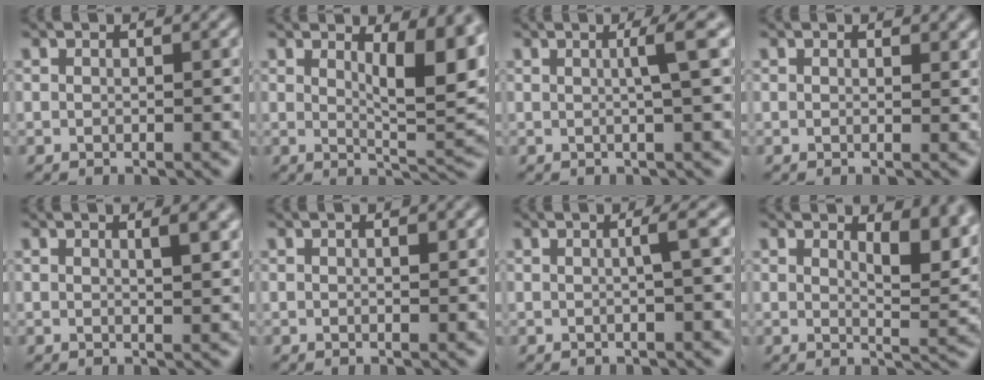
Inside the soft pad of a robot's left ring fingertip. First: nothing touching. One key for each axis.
{"total": 6.6, "fx": 2.4, "fy": 2.0, "fz": 5.8, "tx": -0.080, "ty": -0.011, "tz": 0.041}
{"total": 2.8, "fx": 0.5, "fy": 0.3, "fz": 2.7, "tx": -0.040, "ty": 0.009, "tz": 0.004}
{"total": 0.8, "fx": 0.5, "fy": 0.4, "fz": 0.5, "tx": -0.005, "ty": -0.002, "tz": 0.007}
{"total": 2.6, "fx": 1.1, "fy": 0.8, "fz": 2.2, "tx": -0.017, "ty": 0.003, "tz": 0.015}
{"total": 0.8, "fx": 0.2, "fy": 0.3, "fz": 0.7, "tx": -0.011, "ty": 0.000, "tz": 0.004}
{"total": 1.9, "fx": 0.1, "fy": 0.4, "fz": 1.8, "tx": -0.024, "ty": 0.009, "tz": -0.003}
{"total": 5.0, "fx": 2.4, "fy": 1.8, "fz": 4.0, "tx": -0.051, "ty": -0.008, "tz": 0.037}